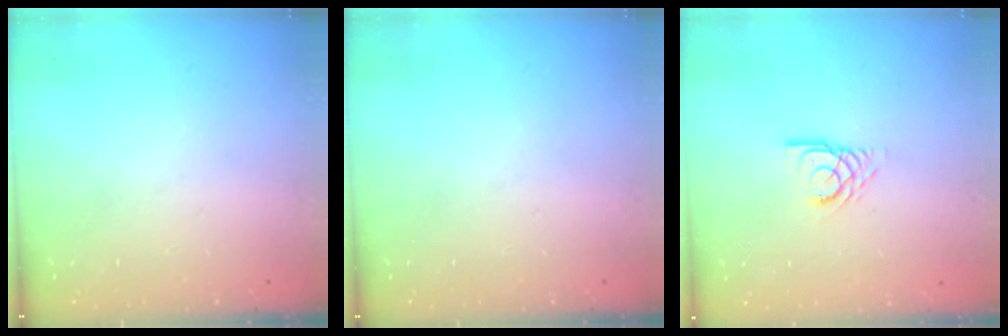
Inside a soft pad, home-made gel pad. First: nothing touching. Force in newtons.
{"total": 0.0}
{"total": 4.5, "press": 4.4, "slide": 0.4}